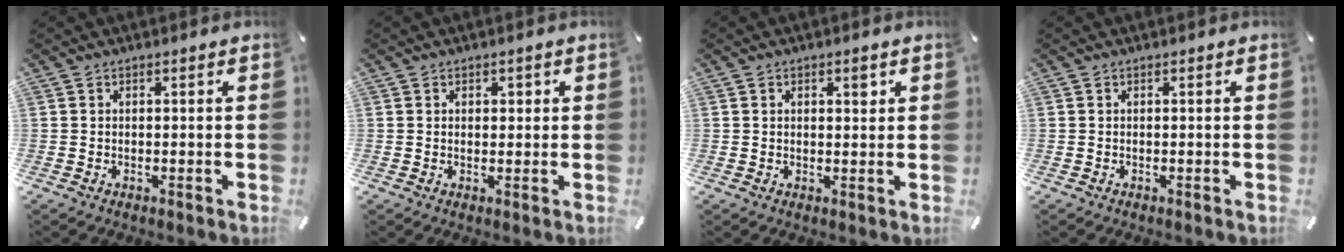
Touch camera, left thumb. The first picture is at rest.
{"total": 1.2, "force": [0.4, 1.0, 0.4], "torque": [-0.001, 0.002, 0.004]}
{"total": 2.4, "force": [1.0, 1.4, 1.7], "torque": [-0.021, -0.002, 0.013]}
{"total": 0.0}